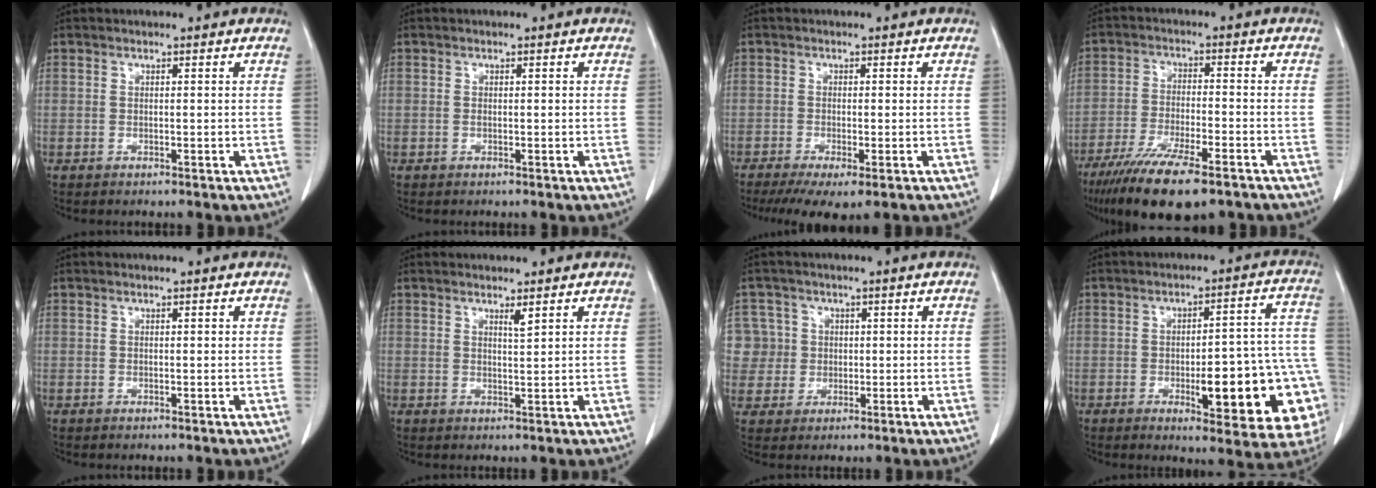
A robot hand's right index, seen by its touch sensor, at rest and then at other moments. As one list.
[{"total": 0.7, "force": [0.0, 0.2, 0.6], "torque": [-0.012, 0.000, 0.002]}, {"total": 7.1, "force": [-4.9, 1.3, 5.0], "torque": [-0.075, -0.020, -0.076]}, {"total": 14.8, "force": [-10.7, 2.9, 9.8], "torque": [-0.173, -0.035, -0.176]}, {"total": 0.0}, {"total": 1.6, "force": [1.0, 0.1, 1.2], "torque": [-0.024, -0.005, 0.018]}, {"total": 7.2, "force": [1.2, 7.1, 0.0], "torque": [0.000, 0.033, 0.033]}, {"total": 19.2, "force": [-5.3, 4.6, 17.8], "torque": [-0.134, 0.030, -0.050]}]